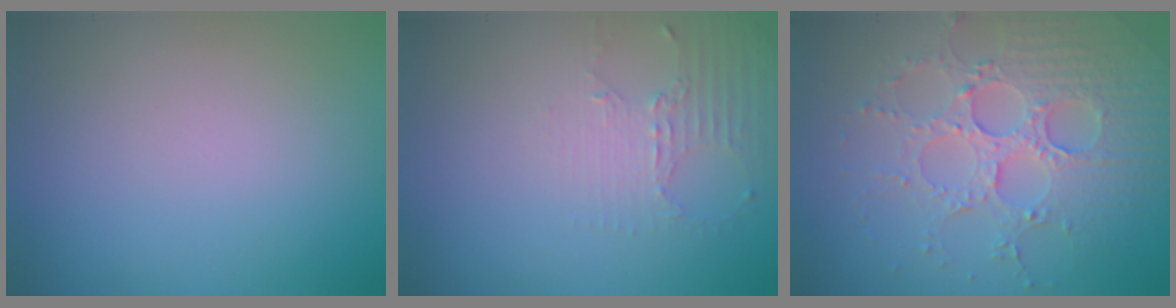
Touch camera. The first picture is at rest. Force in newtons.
{"total": 2.2, "press": 1.6, "slide": 1.5}
{"total": 5.1, "press": 4.6, "slide": 2.2}